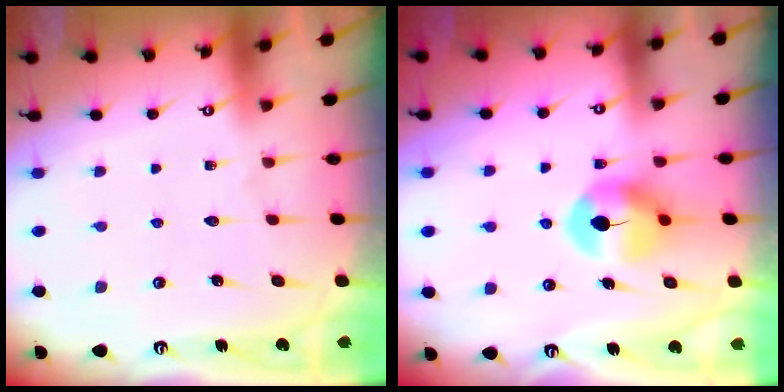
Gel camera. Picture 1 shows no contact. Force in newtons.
{"total": 7.8, "press": 7.8, "slide": 0.1}